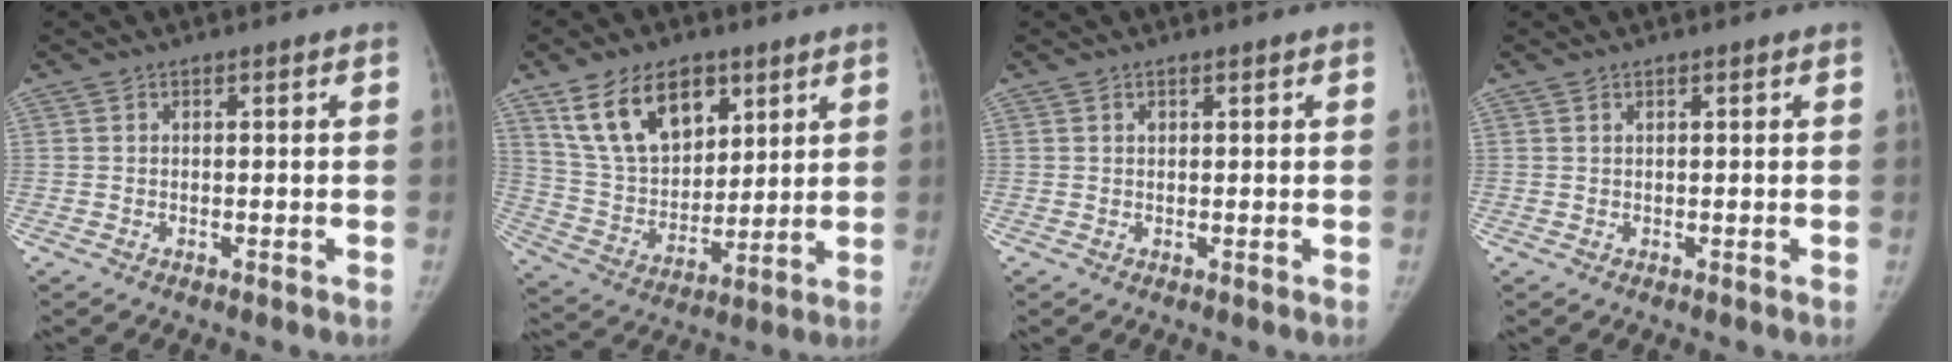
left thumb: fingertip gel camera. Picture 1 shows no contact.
{"total": 16.5, "force": [9.0, 9.9, 9.8], "torque": [-0.134, -0.037, 0.178]}
{"total": 0.6, "force": [0.4, 0.3, 0.3], "torque": [-0.003, -0.002, 0.007]}
{"total": 0.0}